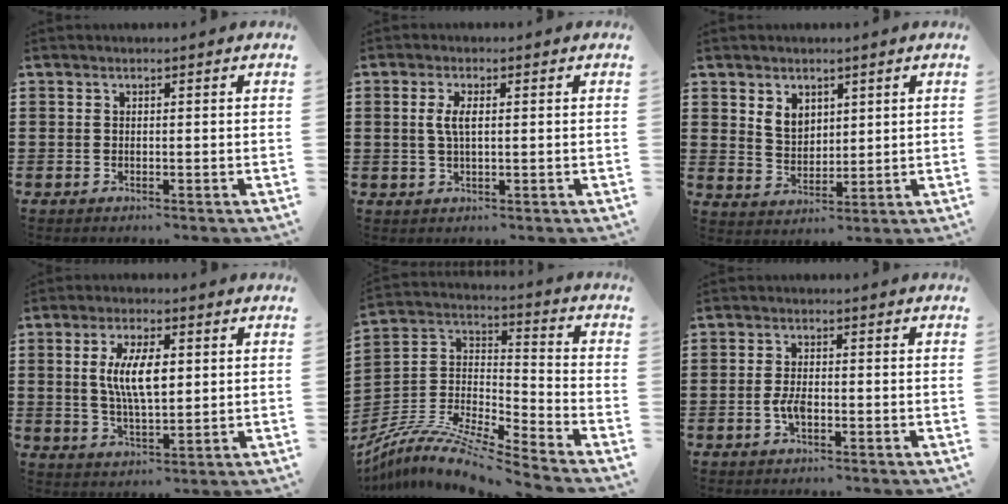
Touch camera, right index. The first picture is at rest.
{"total": 3.1, "force": [0.5, 1.0, 2.9], "torque": [-0.058, 0.005, 0.005]}
{"total": 4.2, "force": [2.4, 3.0, 1.7], "torque": [-0.045, 0.011, 0.046]}
{"total": 8.2, "force": [1.4, 3.0, 7.5], "torque": [-0.155, 0.008, 0.020]}
{"total": 9.1, "force": [-8.0, 1.2, 4.2], "torque": [-0.091, 0.002, -0.164]}
{"total": 2.9, "force": [-1.0, 0.9, 2.6], "torque": [-0.063, -0.008, -0.021]}